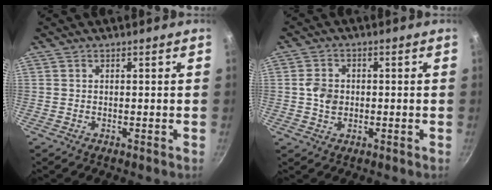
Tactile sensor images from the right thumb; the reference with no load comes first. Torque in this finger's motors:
{"motor_torque": [0.31, 0.81, -0.21, 0.16, 0.12]}